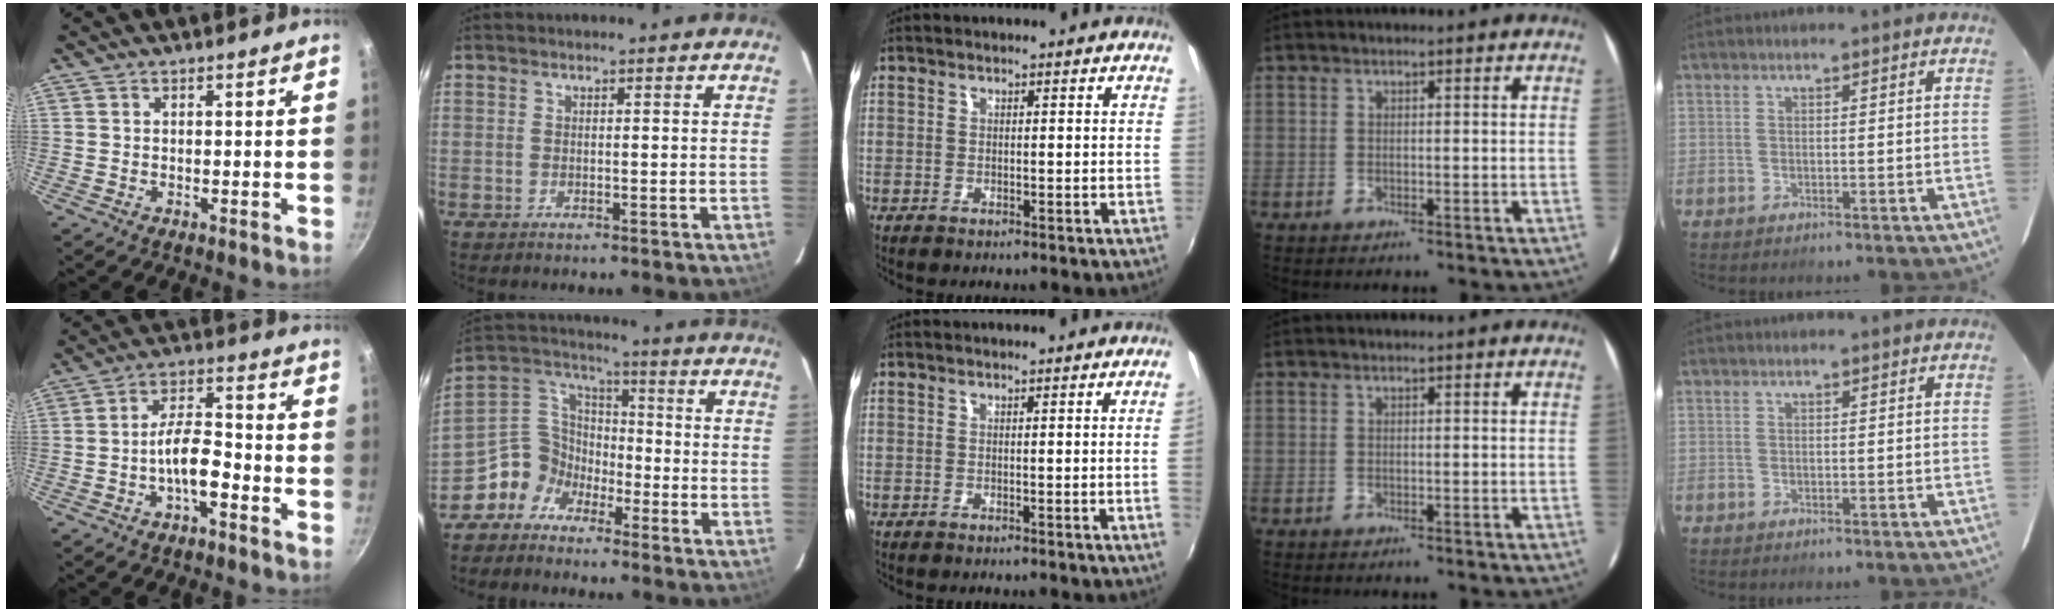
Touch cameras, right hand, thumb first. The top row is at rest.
{"thumb": {"total": 7.4, "force": [-3.3, 2.9, 6.0], "torque": [-0.092, 0.041, -0.058]}, "index": {"total": 8.1, "force": [-5.4, 5.9, 1.4], "torque": [-0.042, 0.044, -0.126]}, "middle": {"total": 1.6, "force": [0.0, -1.0, 1.3], "torque": [-0.011, -0.012, 0.002]}}